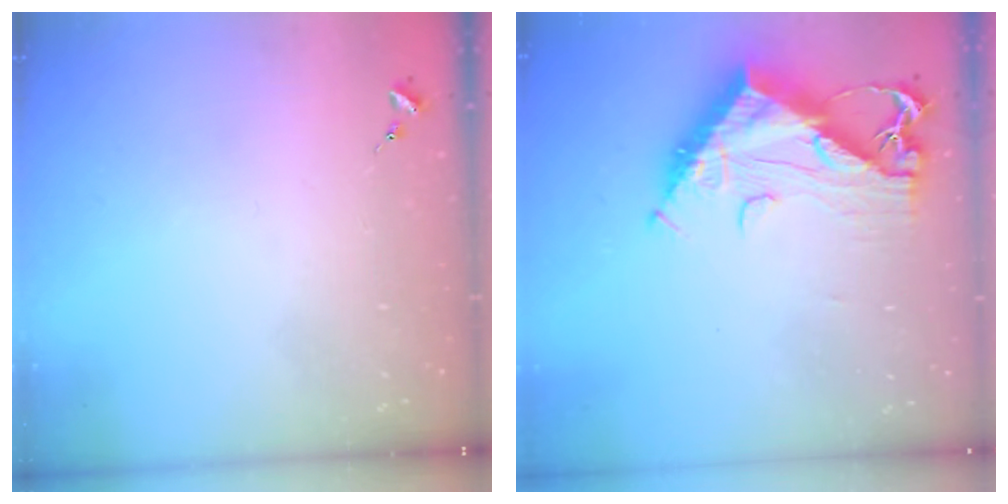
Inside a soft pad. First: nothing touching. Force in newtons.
{"total": 13.6, "press": 13.6, "slide": 1.1}